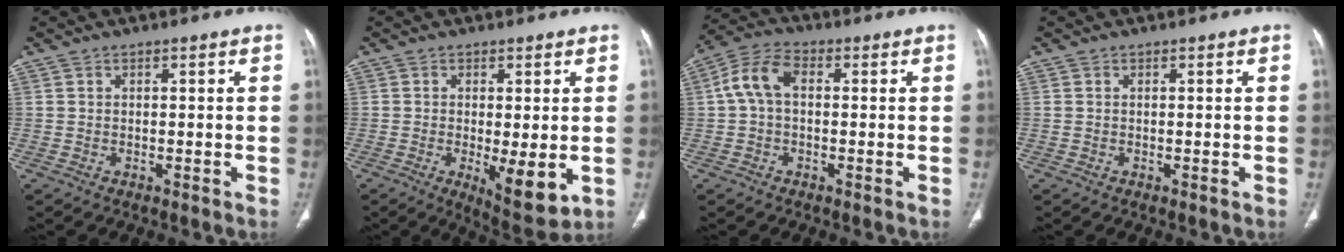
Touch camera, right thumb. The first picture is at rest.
{"total": 7.6, "force": [-1.6, 2.5, 7.0], "torque": [-0.105, -0.023, -0.018]}
{"total": 7.3, "force": [0.5, 4.5, 5.6], "torque": [-0.111, 0.024, 0.003]}
{"total": 0.0}